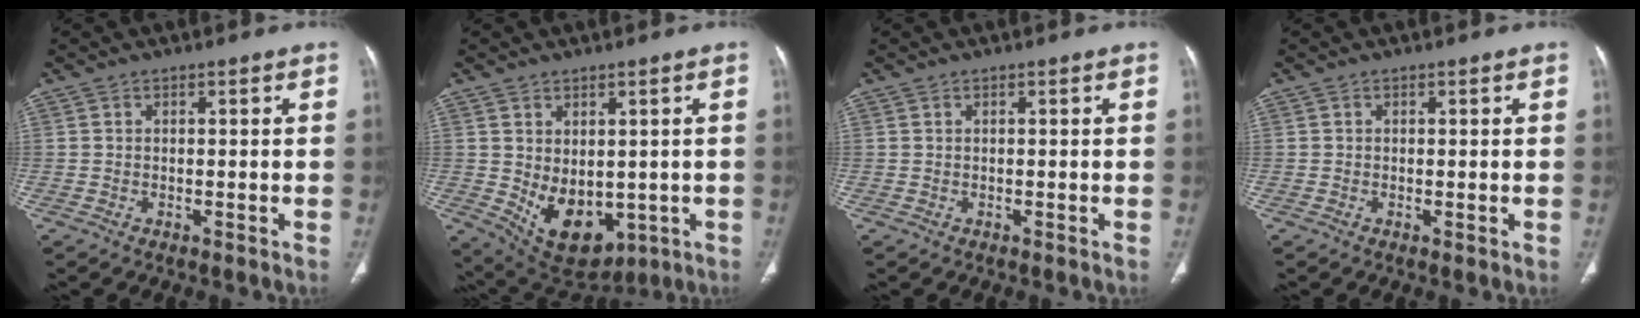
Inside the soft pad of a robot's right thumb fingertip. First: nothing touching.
{"total": 11.4, "force": [-1.5, 7.5, 8.4], "torque": [-0.106, -0.009, 0.012]}
{"total": 0.0}
{"total": 0.0}